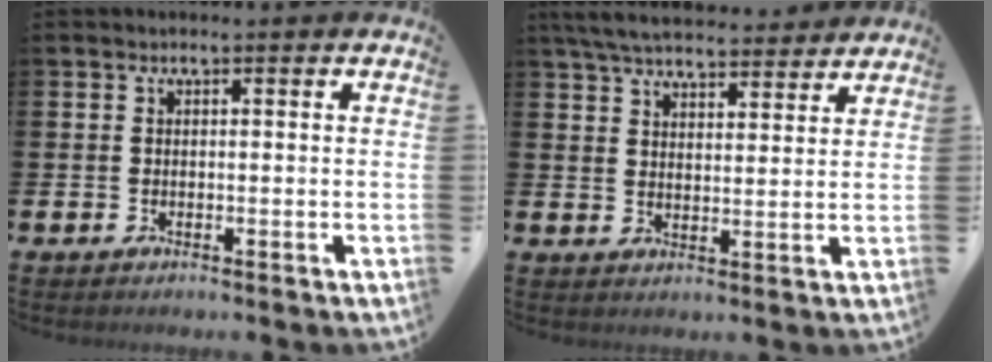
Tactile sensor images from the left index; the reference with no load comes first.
{"total": 6.2, "force": [5.9, 1.0, 1.5], "torque": [-0.053, -0.026, 0.107]}